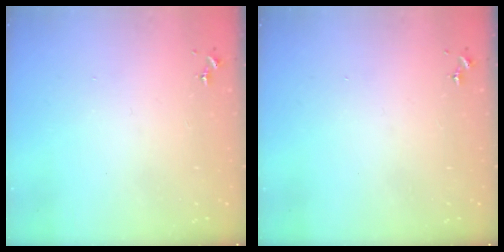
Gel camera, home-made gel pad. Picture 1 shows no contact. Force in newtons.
{"total": 0.0}